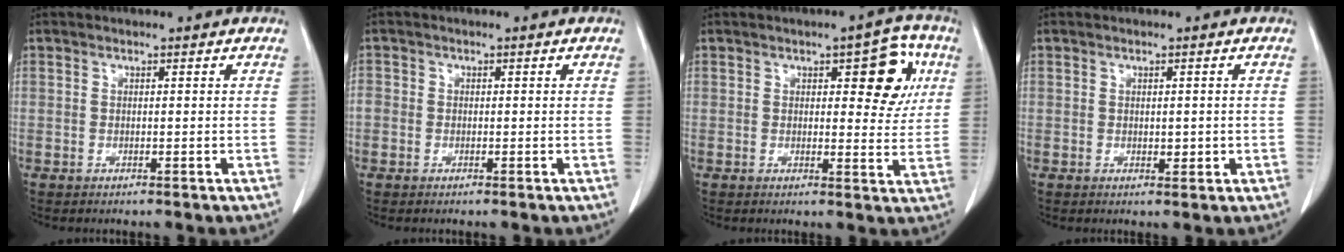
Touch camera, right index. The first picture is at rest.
{"total": 2.2, "force": [-0.3, 2.0, 0.8], "torque": [-0.017, 0.012, -0.005]}
{"total": 8.0, "force": [2.8, 3.1, 6.8], "torque": [-0.071, 0.013, 0.031]}
{"total": 1.5, "force": [-0.1, 0.8, 1.3], "torque": [-0.016, -0.002, 0.003]}